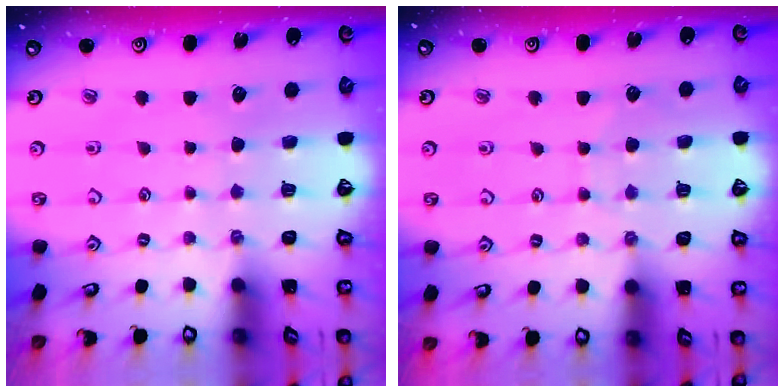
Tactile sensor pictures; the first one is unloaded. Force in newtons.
{"total": 4.6, "press": 4.5, "slide": 0.5}